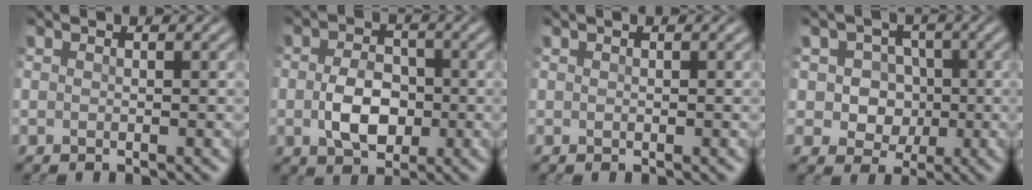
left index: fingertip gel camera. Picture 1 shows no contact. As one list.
[{"total": 4.6, "force": [-0.7, 3.1, 3.3], "torque": [-0.065, -0.003, -0.015]}, {"total": 0.0}, {"total": 5.4, "force": [0.2, 4.9, 2.2], "torque": [-0.012, 0.022, -0.017]}]